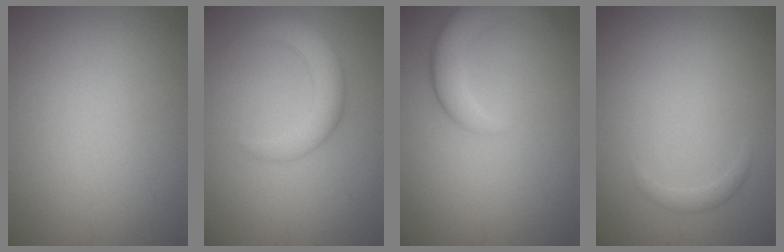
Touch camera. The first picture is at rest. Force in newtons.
{"total": 3.7, "press": 3.7, "slide": 0.3}
{"total": 4.0, "press": 4.0, "slide": 0.2}
{"total": 0.8, "press": 0.8, "slide": 0.0}